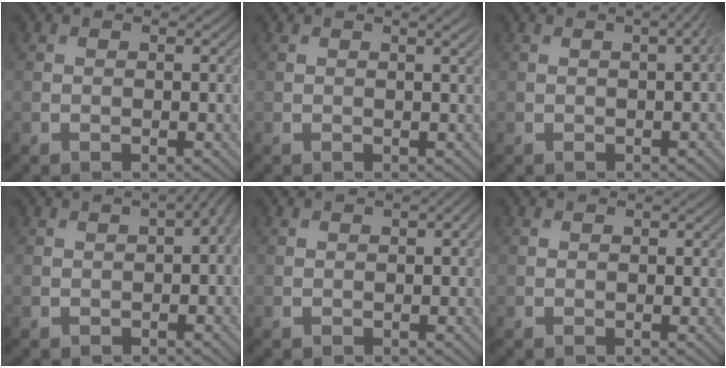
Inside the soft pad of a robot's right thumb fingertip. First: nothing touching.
{"total": 1.8, "force": [0.8, 0.3, 1.6], "torque": [-0.019, 0.005, 0.006]}
{"total": 2.5, "force": [0.1, 0.7, 2.5], "torque": [-0.023, 0.013, 0.004]}
{"total": 3.2, "force": [-0.1, 1.3, 2.9], "torque": [-0.037, -0.001, 0.007]}
{"total": 1.1, "force": [0.1, 0.3, 1.0], "torque": [-0.012, 0.004, 0.003]}
{"total": 0.0}